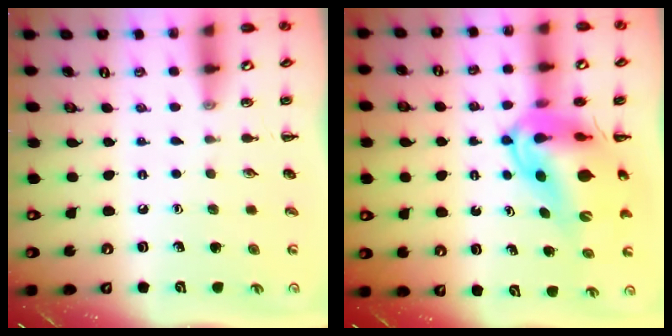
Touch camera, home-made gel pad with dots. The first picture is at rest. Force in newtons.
{"total": 14.4, "press": 13.7, "slide": 4.3}